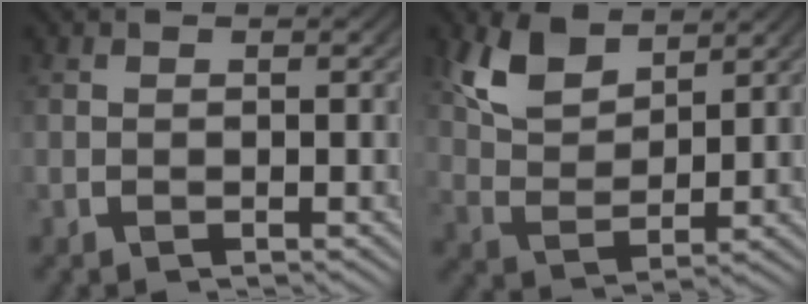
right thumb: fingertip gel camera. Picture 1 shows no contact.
{"total": 5.4, "force": [3.2, 2.7, 3.4], "torque": [-0.079, -0.009, 0.069]}